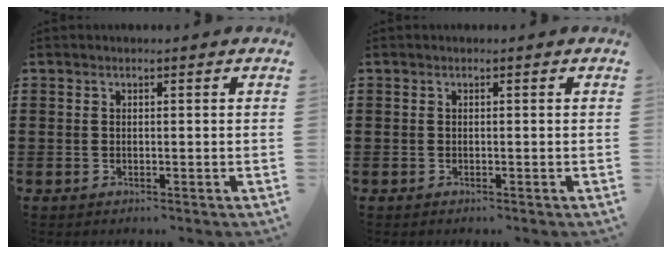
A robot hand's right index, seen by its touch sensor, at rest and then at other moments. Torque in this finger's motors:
{"motor_torque": [1.08, 1.06, -0.06, -0.02]}